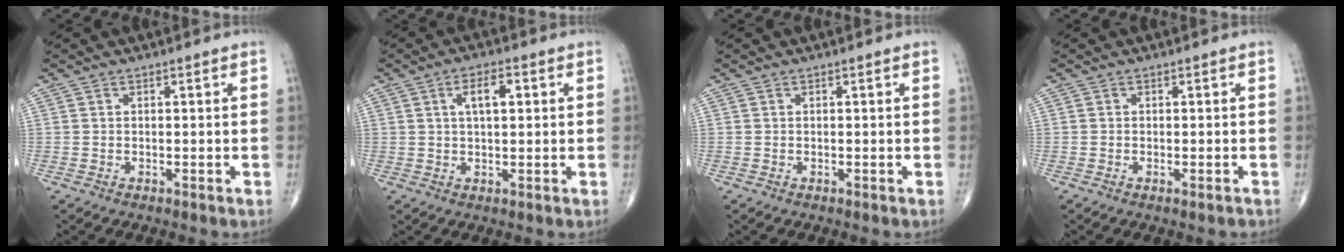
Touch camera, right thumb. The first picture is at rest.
{"total": 5.1, "force": [1.4, 2.2, 4.4], "torque": [-0.068, 0.005, 0.023]}
{"total": 0.0}
{"total": 0.8, "force": [-0.5, 0.2, 0.6], "torque": [-0.010, -0.001, -0.006]}